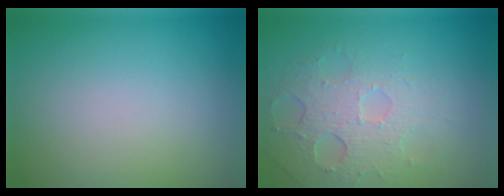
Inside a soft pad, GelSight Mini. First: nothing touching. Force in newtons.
{"total": 3.6, "press": 3.3, "slide": 1.4}